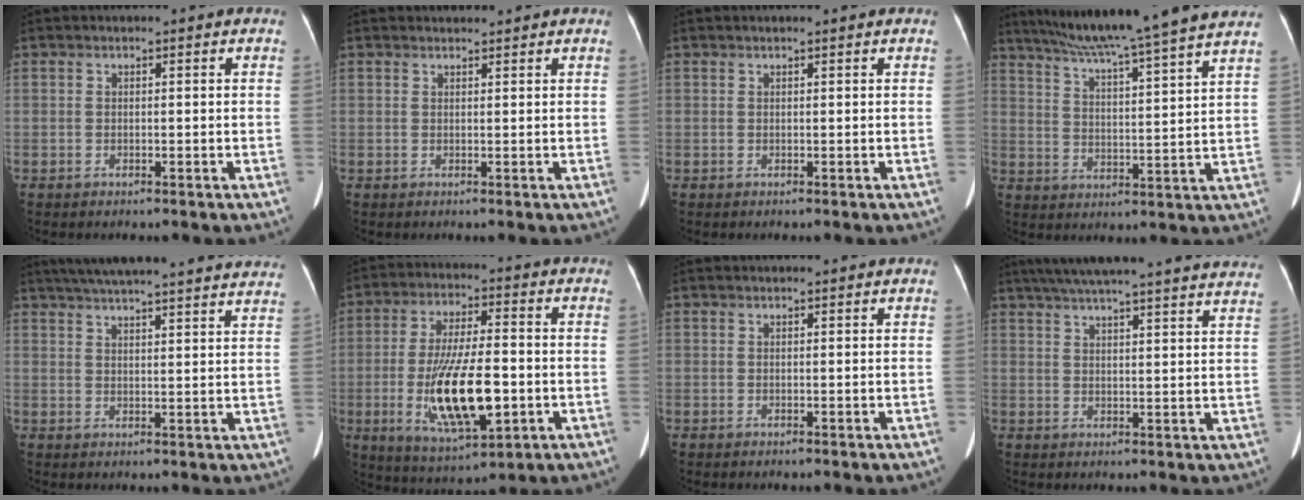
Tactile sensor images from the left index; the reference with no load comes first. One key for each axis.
{"total": 1.5, "fx": 1.5, "fy": 0.0, "fz": 0.1, "tx": -0.005, "ty": 0.012, "tz": 0.029}
{"total": 1.4, "fx": 1.2, "fy": -0.1, "fz": 0.6, "tx": -0.010, "ty": 0.015, "tz": 0.019}
{"total": 21.1, "fx": 18.2, "fy": -1.9, "fz": 10.6, "tx": -0.178, "ty": -0.013, "tz": 0.250}
{"total": 29.1, "fx": 26.6, "fy": 1.8, "fz": 11.6, "tx": -0.192, "ty": -0.019, "tz": 0.330}
{"total": 14.5, "fx": -3.0, "fy": 3.9, "fz": 13.7, "tx": -0.259, "ty": -0.016, "tz": -0.045}
{"total": 2.1, "fx": 2.0, "fy": 0.0, "fz": 0.7, "tx": -0.006, "ty": 0.020, "tz": 0.028}
{"total": 30.6, "fx": 27.8, "fy": 1.5, "fz": 12.8, "tx": -0.211, "ty": -0.024, "tz": 0.343}